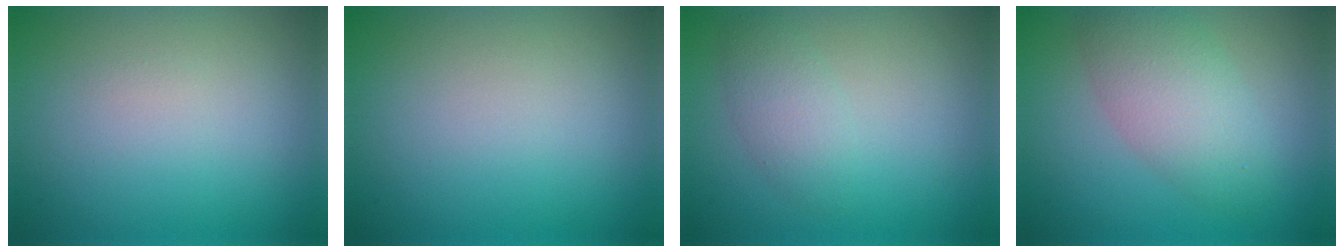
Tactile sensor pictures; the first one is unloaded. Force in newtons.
{"total": 0.0}
{"total": 2.3, "press": 2.3, "slide": 0.1}
{"total": 4.7, "press": 4.7, "slide": 0.3}